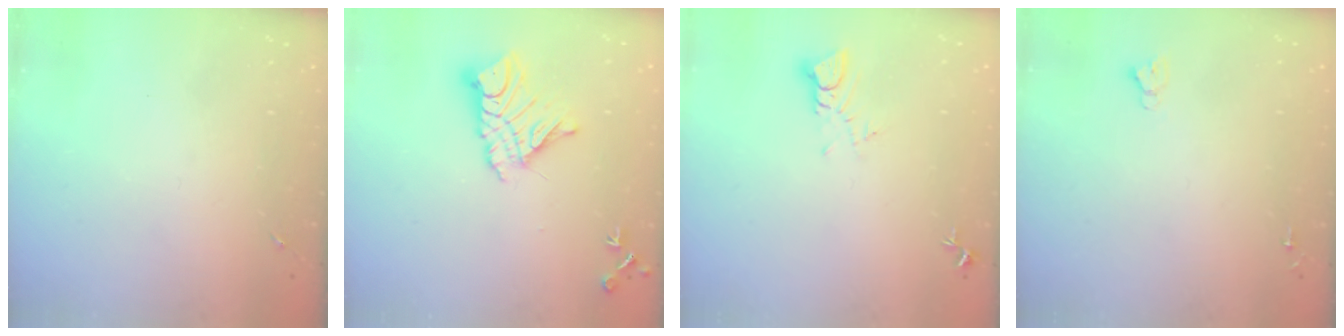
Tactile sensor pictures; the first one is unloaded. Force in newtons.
{"total": 13.7, "press": 13.7, "slide": 1.3}
{"total": 3.9, "press": 3.9, "slide": 0.2}
{"total": 2.7, "press": 2.7, "slide": 0.0}